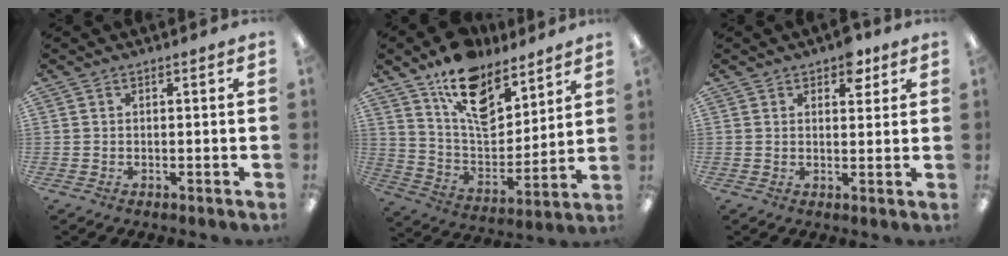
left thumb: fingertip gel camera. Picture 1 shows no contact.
{"total": 15.1, "force": [10.9, 8.0, 6.9], "torque": [-0.118, -0.071, 0.199]}
{"total": 5.2, "force": [3.5, 2.8, 2.7], "torque": [-0.020, -0.013, 0.056]}